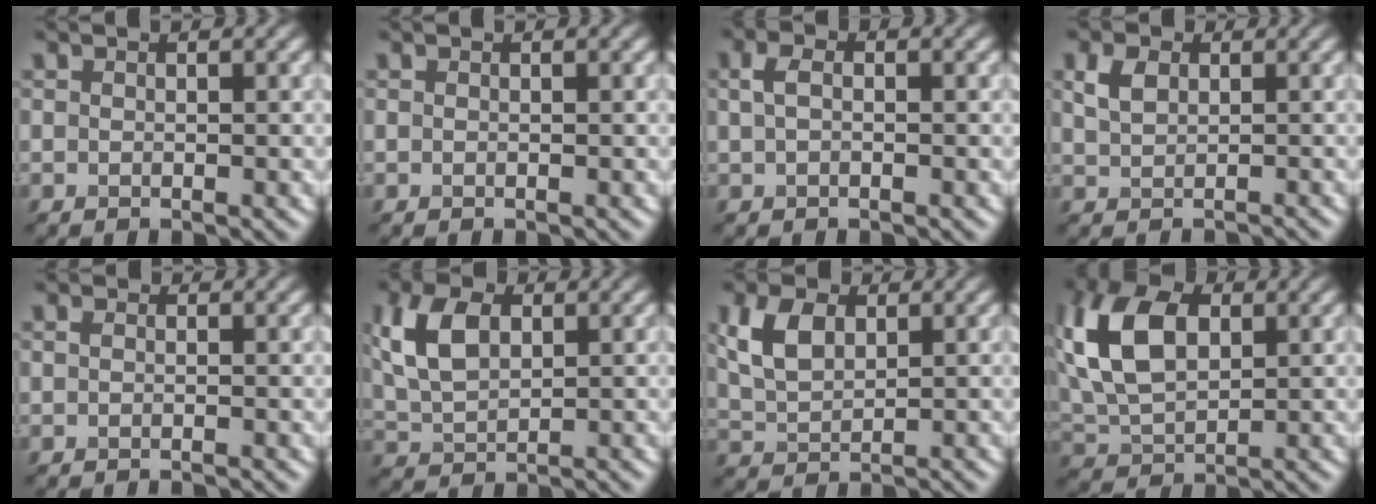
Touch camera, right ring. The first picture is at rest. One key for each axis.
{"total": 0.0}
{"total": 0.8, "fx": 0.0, "fy": 0.4, "fz": 0.7, "tx": -0.032, "ty": 0.011, "tz": 0.014}
{"total": 1.0, "fx": 0.5, "fy": 0.8, "fz": 0.4, "tx": -0.018, "ty": 0.011, "tz": 0.029}
{"total": 1.2, "fx": -0.3, "fy": 0.9, "fz": 0.7, "tx": 0.001, "ty": 0.008, "tz": -0.016}
{"total": 5.5, "fx": 1.7, "fy": 3.5, "fz": 3.9, "tx": -0.106, "ty": 0.020, "tz": 0.052}
{"total": 3.9, "fx": 1.5, "fy": 2.6, "fz": 2.5, "tx": -0.070, "ty": 0.013, "tz": 0.047}
{"total": 8.8, "fx": 2.4, "fy": 5.4, "fz": 6.5, "tx": -0.168, "ty": 0.029, "tz": 0.060}